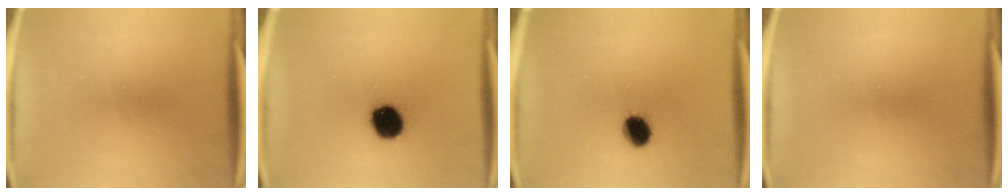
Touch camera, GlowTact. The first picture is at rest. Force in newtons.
{"total": 11.8}
{"total": 6.6}
{"total": 0.0}